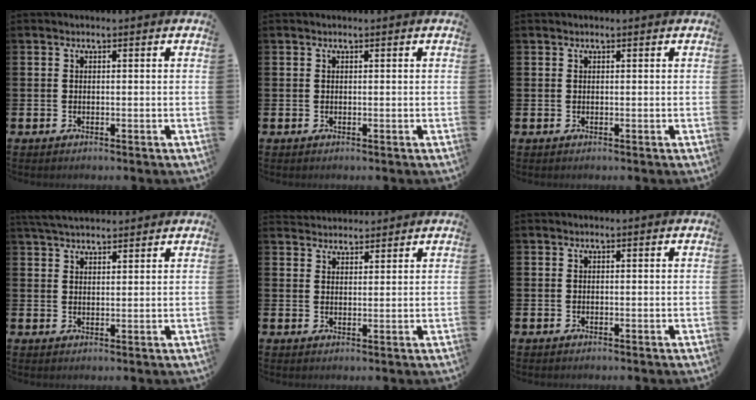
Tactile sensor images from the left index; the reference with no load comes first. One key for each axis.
{"total": 0.0}
{"total": 0.0}
{"total": 4.1, "fx": 3.9, "fy": 0.8, "fz": 1.0, "tx": -0.024, "ty": -0.013, "tz": 0.072}
{"total": 2.9, "fx": 2.8, "fy": 0.7, "fz": -0.3, "tx": 0.002, "ty": -0.011, "tz": 0.052}
{"total": 0.0}